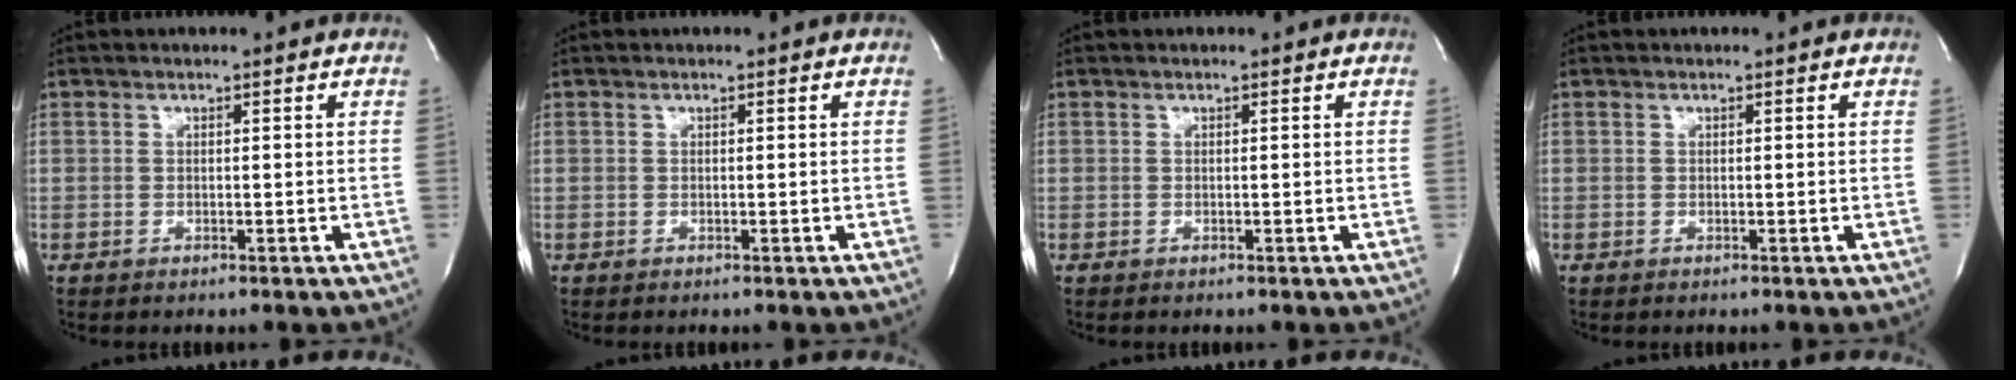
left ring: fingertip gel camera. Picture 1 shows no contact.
{"total": 0.0}
{"total": 0.0}
{"total": 0.0}